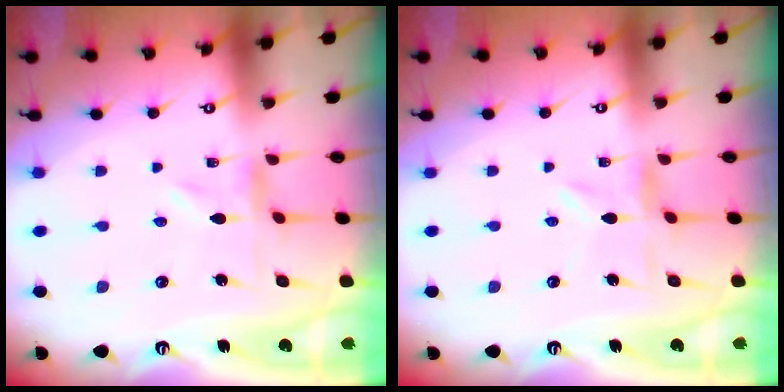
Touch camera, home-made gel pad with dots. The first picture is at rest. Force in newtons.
{"total": 1.4, "press": 1.4, "slide": 0.3}